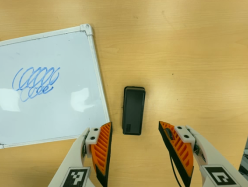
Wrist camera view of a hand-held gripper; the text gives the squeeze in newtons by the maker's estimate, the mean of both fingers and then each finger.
{"total": 0.0}